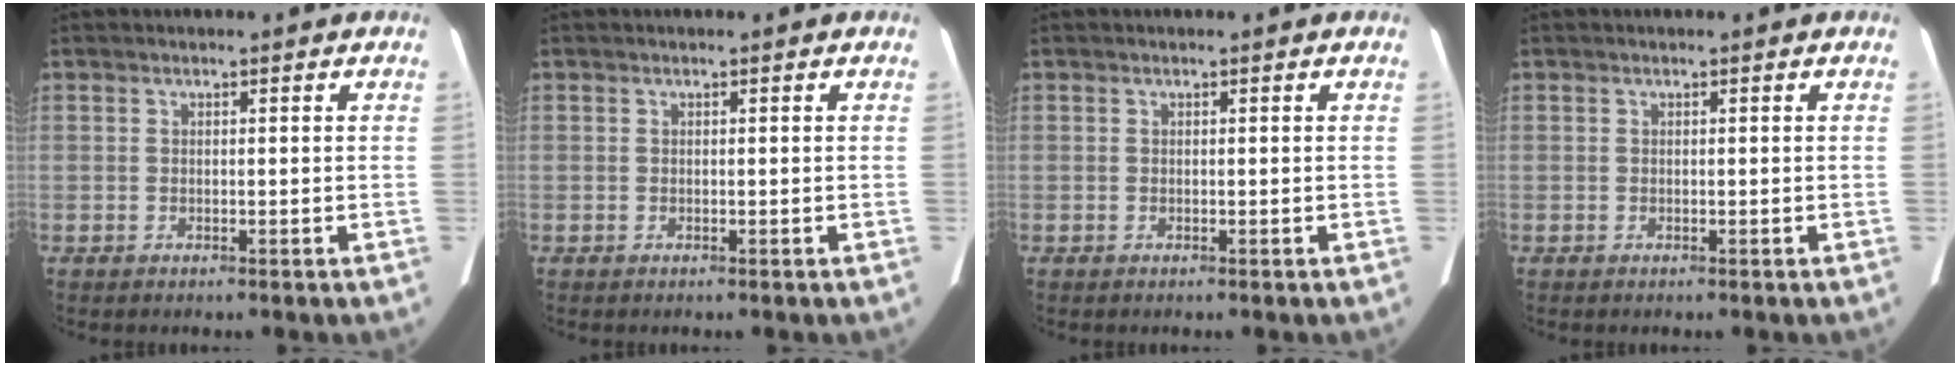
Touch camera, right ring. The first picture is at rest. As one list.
[{"total": 0.0}, {"total": 0.0}, {"total": 0.0}]